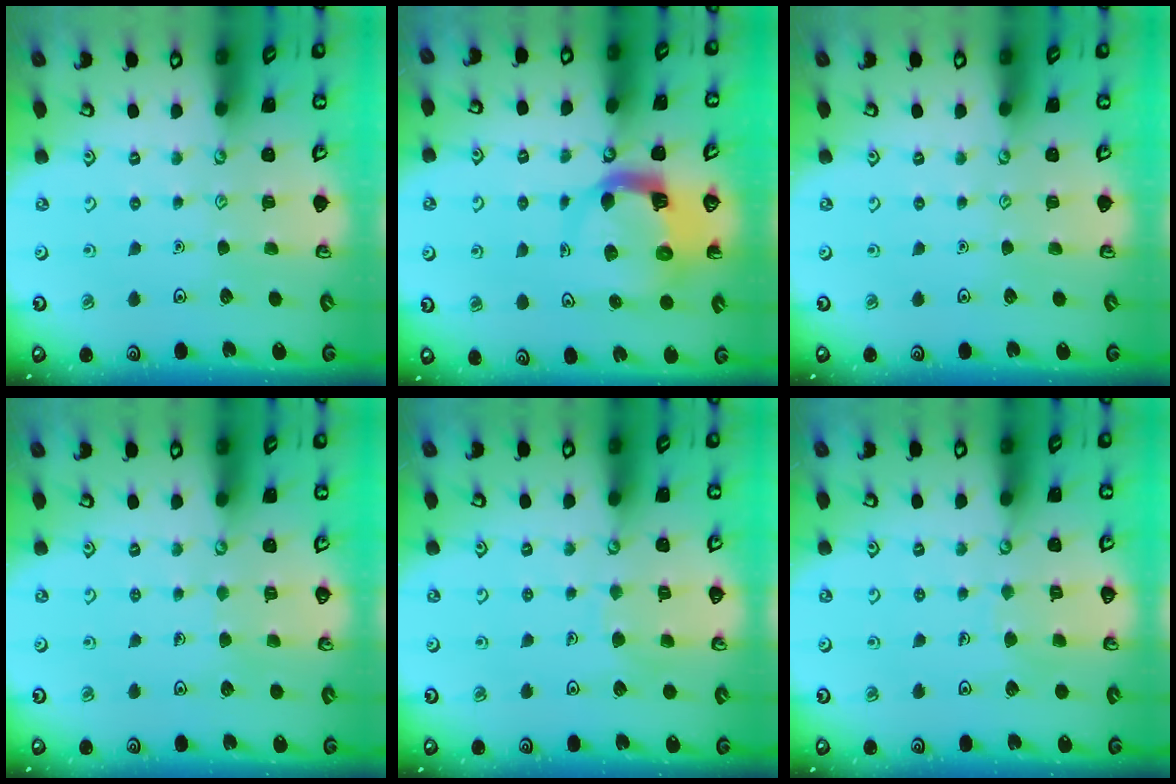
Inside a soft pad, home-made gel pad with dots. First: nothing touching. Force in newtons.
{"total": 7.3, "press": 7.2, "slide": 0.8}
{"total": 0.0}
{"total": 2.9, "press": 2.9, "slide": 0.2}
{"total": 5.4, "press": 5.4, "slide": 0.3}
{"total": 5.2, "press": 5.2, "slide": 0.3}